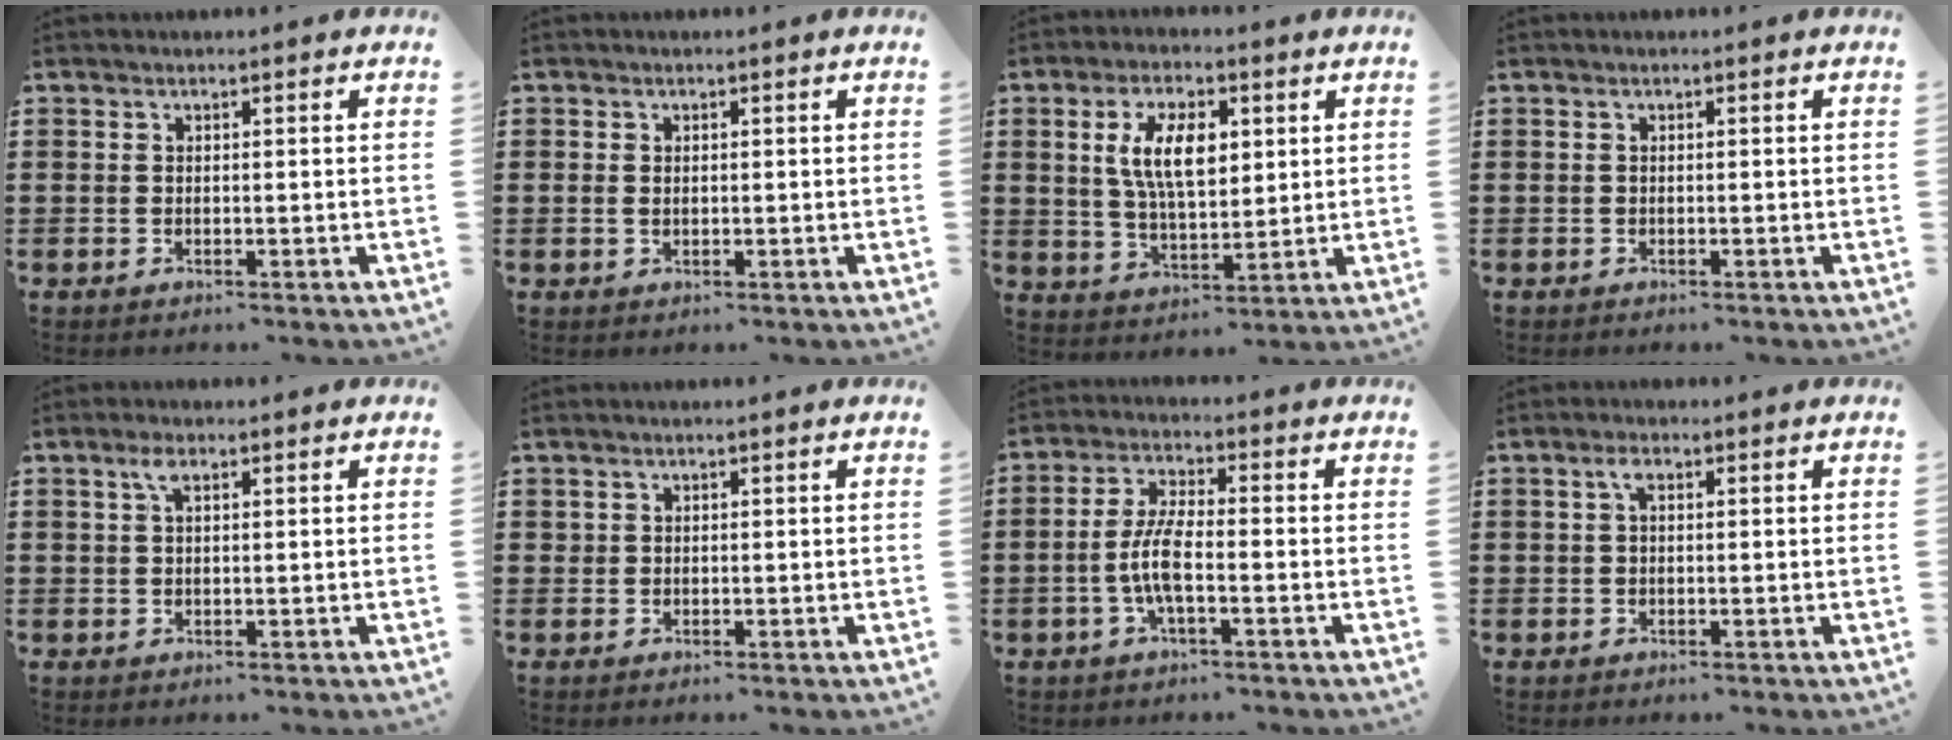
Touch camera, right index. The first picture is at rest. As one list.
[{"total": 0.9, "force": [0.1, 0.5, 0.7], "torque": [-0.015, 0.003, 0.001]}, {"total": 8.8, "force": [2.6, 4.1, 7.4], "torque": [-0.152, 0.014, 0.045]}, {"total": 0.0}, {"total": 2.3, "force": [1.1, 0.9, 1.8], "torque": [-0.042, 0.005, 0.018]}, {"total": 0.9, "force": [0.5, 0.7, 0.1], "torque": [-0.003, 0.003, 0.011]}, {"total": 6.0, "force": [-1.6, 1.7, 5.5], "torque": [-0.125, -0.005, -0.037]}, {"total": 1.8, "force": [0.5, 0.8, 1.6], "torque": [-0.034, 0.007, 0.007]}]